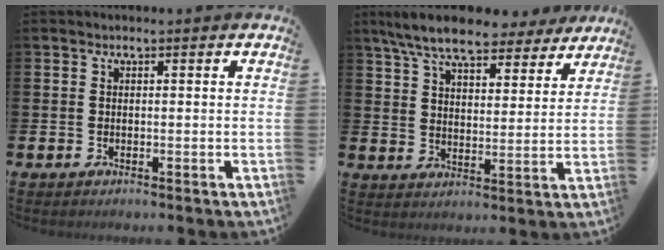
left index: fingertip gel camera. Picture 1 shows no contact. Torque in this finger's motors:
{"motor_torque": [1.10, -1.04, 1.05, 0.21]}